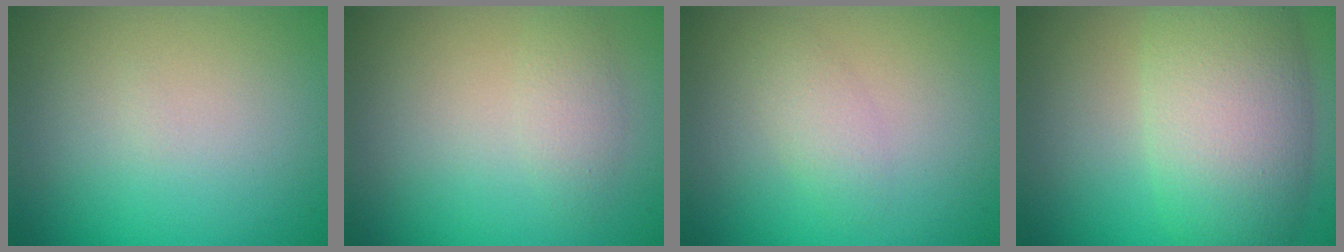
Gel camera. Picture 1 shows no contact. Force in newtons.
{"total": 1.6, "press": 1.6, "slide": 0.0}
{"total": 1.7, "press": 1.7, "slide": 0.0}
{"total": 8.8, "press": 8.8, "slide": 0.3}